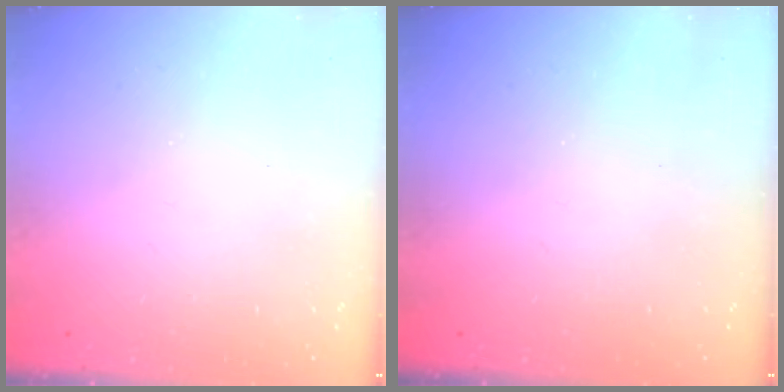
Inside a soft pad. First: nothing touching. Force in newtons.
{"total": 0.0}